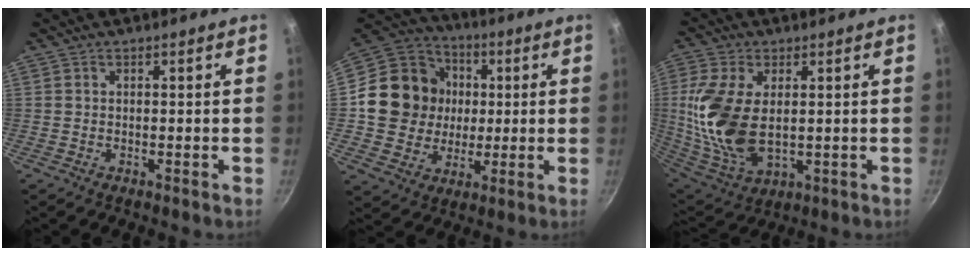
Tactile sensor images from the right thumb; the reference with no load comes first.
{"total": 17.7, "force": [1.4, 16.1, 7.2], "torque": [-0.104, 0.021, 0.022]}
{"total": 17.0, "force": [1.6, 9.7, 13.8], "torque": [-0.283, -0.016, 0.041]}